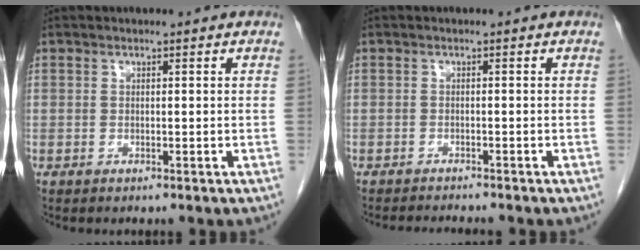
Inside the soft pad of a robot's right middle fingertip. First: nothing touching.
{"total": 4.0, "force": [-3.8, 0.0, 1.2], "torque": [-0.012, -0.011, -0.056]}